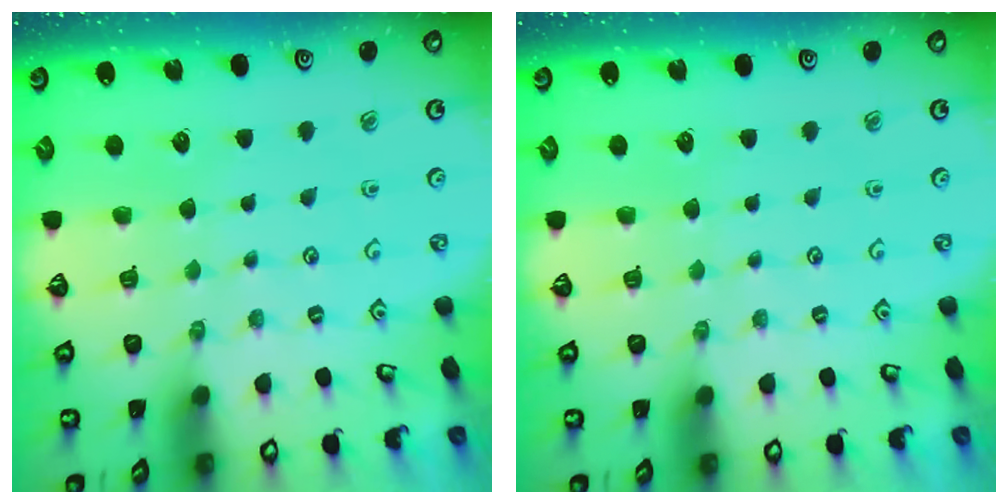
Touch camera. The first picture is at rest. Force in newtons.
{"total": 0.0}